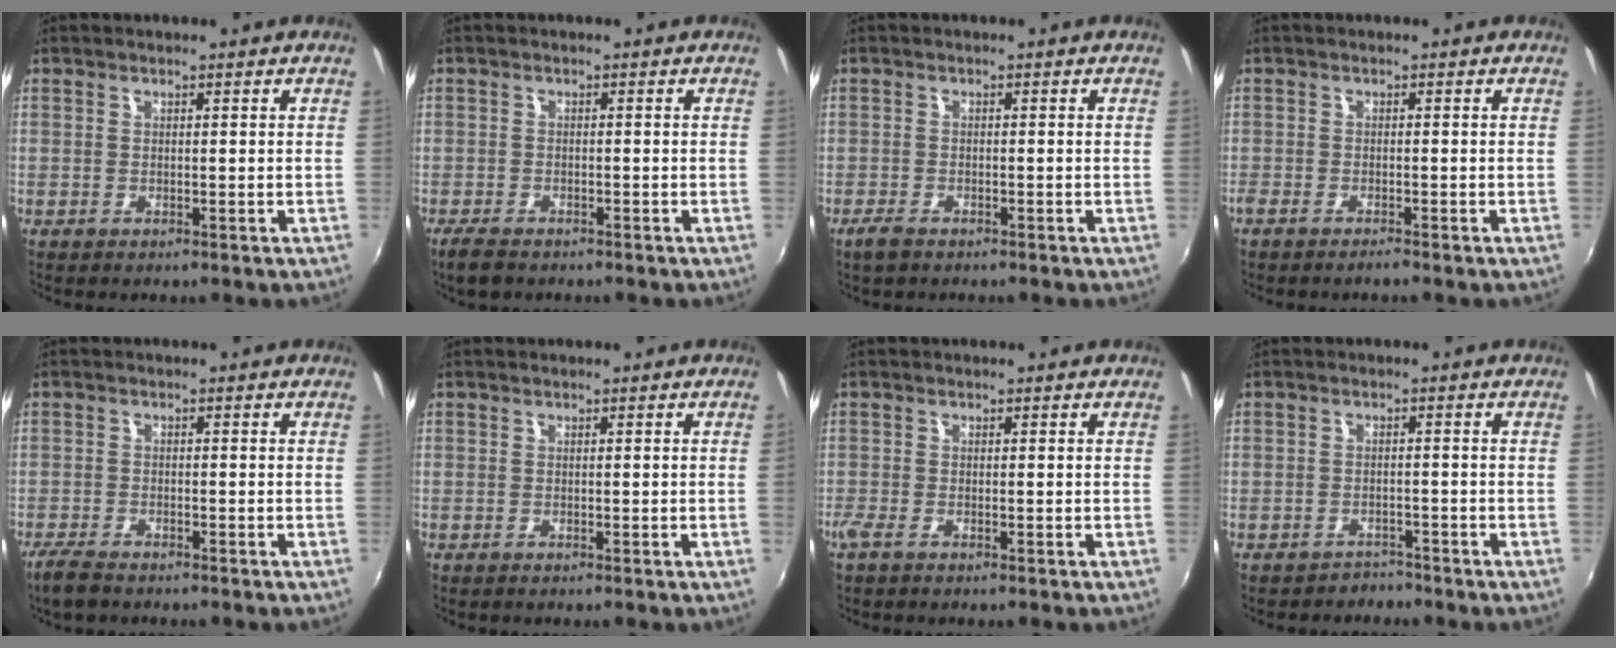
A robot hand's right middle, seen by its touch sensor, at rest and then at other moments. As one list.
[{"total": 3.6, "force": [-2.8, 1.3, 1.8], "torque": [-0.048, -0.010, -0.054]}, {"total": 2.4, "force": [-1.9, 0.9, 1.3], "torque": [-0.034, -0.004, -0.037]}, {"total": 1.8, "force": [-1.6, -0.1, 0.7], "torque": [-0.020, -0.008, -0.031]}, {"total": 4.2, "force": [-3.5, 1.1, 2.0], "torque": [-0.058, -0.012, -0.069]}, {"total": 0.5, "force": [0.1, -0.3, 0.5], "torque": [-0.002, -0.005, 0.000]}, {"total": 1.4, "force": [-0.9, -0.1, 1.1], "torque": [-0.025, -0.007, -0.021]}, {"total": 2.4, "force": [-2.0, 1.1, -0.5], "torque": [0.006, 0.010, -0.031]}]